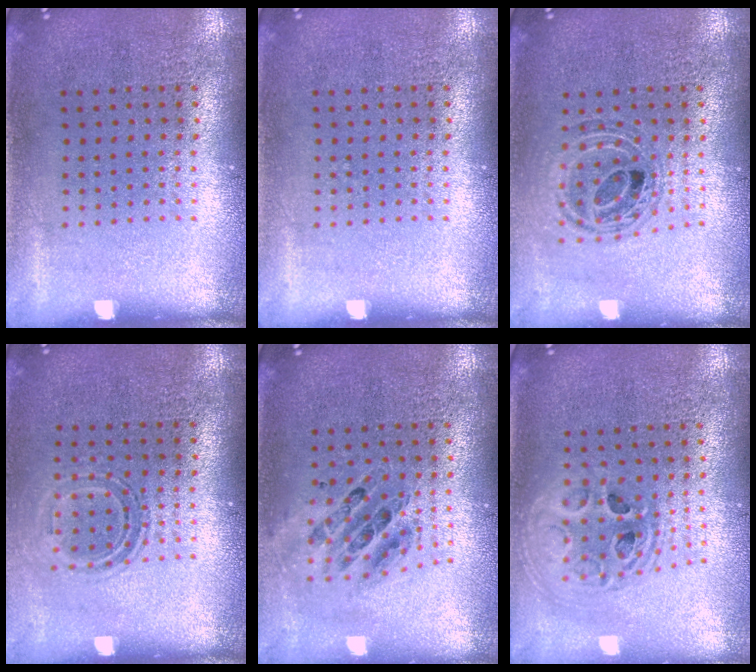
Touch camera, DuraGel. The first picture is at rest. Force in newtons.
{"total": 0.0}
{"total": 0.9, "press": 0.9, "slide": 0.2}
{"total": 1.3, "press": 1.1, "slide": 0.7}
{"total": 0.7, "press": 0.7, "slide": 0.1}
{"total": 2.1, "press": 1.7, "slide": 1.2}